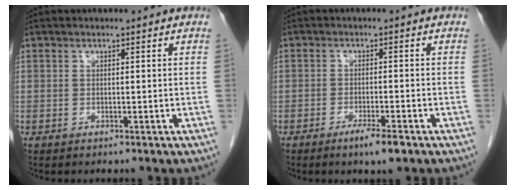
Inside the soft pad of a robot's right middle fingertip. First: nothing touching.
{"total": 3.7, "force": [-2.4, 0.4, 2.8], "torque": [-0.049, -0.005, -0.039]}